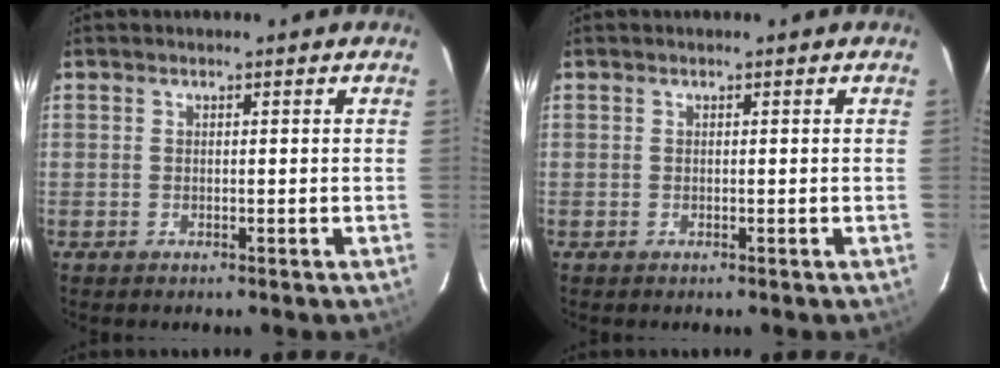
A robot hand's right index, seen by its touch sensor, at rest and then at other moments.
{"total": 0.0}